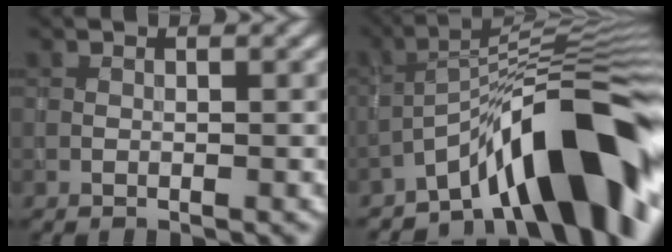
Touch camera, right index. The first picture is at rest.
{"total": 12.7, "force": [-6.8, 3.4, 10.1], "torque": [-0.127, 0.032, -0.116]}